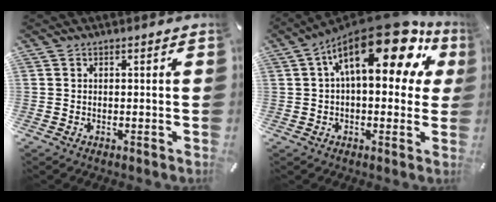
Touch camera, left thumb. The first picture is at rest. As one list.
[{"total": 21.4, "force": [8.9, 9.2, 17.1], "torque": [-0.255, -0.052, 0.142]}]